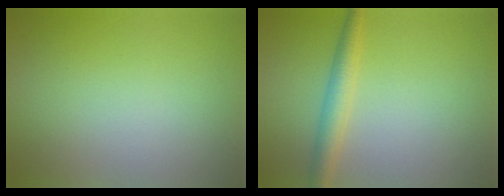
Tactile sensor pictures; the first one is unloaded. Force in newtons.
{"total": 2.7, "press": 2.7, "slide": 0.0}